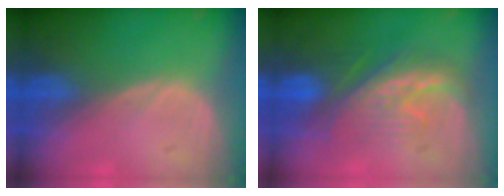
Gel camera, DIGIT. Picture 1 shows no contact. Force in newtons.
{"total": 8.4, "press": 8.2, "slide": 1.8}